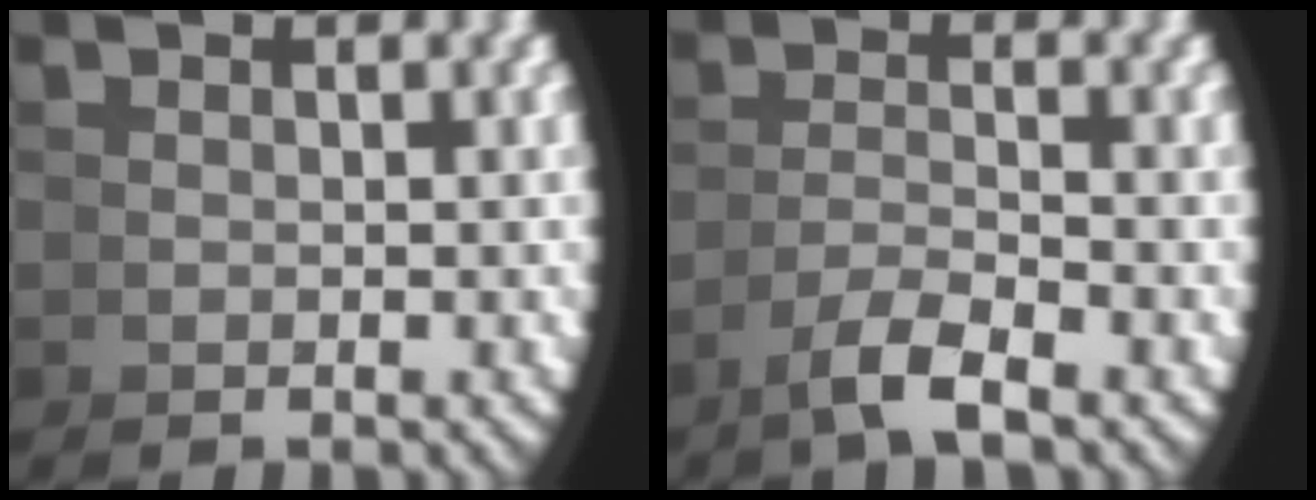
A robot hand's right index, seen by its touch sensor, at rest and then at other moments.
{"total": 2.8, "force": [-1.6, -0.3, 2.2], "torque": [-0.036, -0.003, -0.025]}